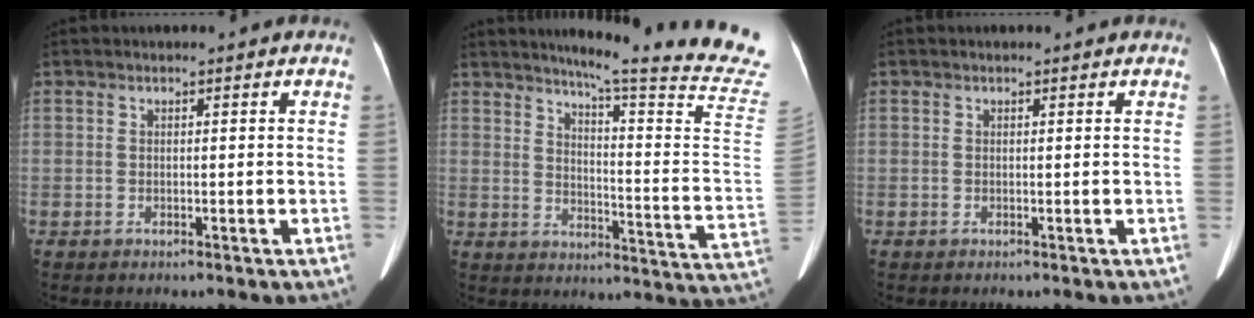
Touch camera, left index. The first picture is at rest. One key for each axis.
{"total": 23.6, "fx": 20.8, "fy": -2.4, "fz": 10.8, "tx": -0.152, "ty": -0.137, "tz": 0.248}
{"total": 0.0}